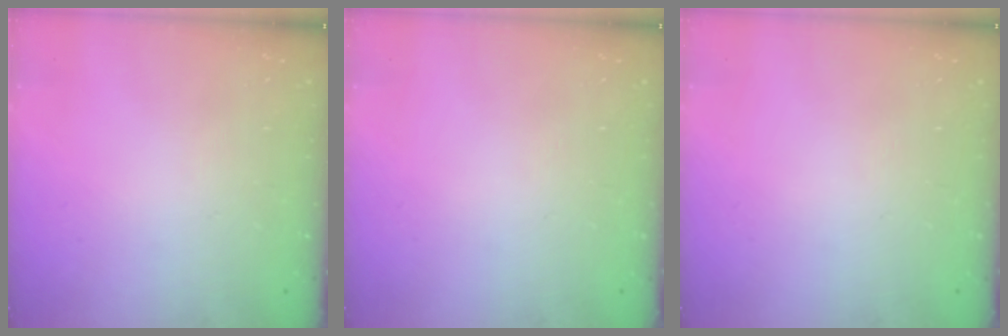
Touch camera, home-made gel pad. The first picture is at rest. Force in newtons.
{"total": 0.0}
{"total": 0.0}